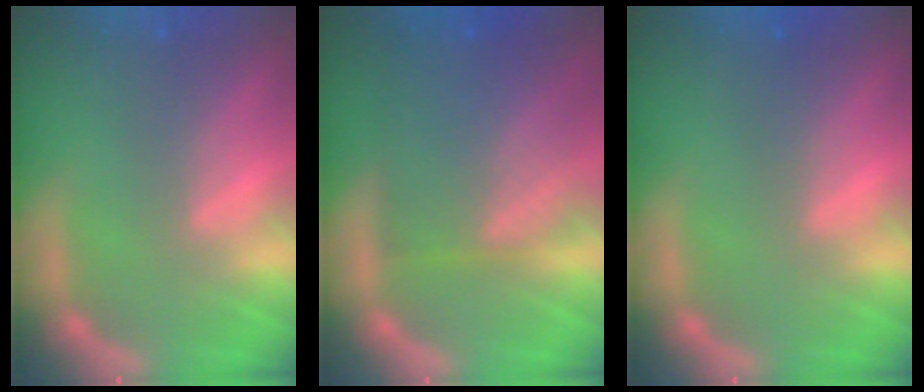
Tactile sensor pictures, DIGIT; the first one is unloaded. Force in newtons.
{"total": 9.6}
{"total": 0.9}